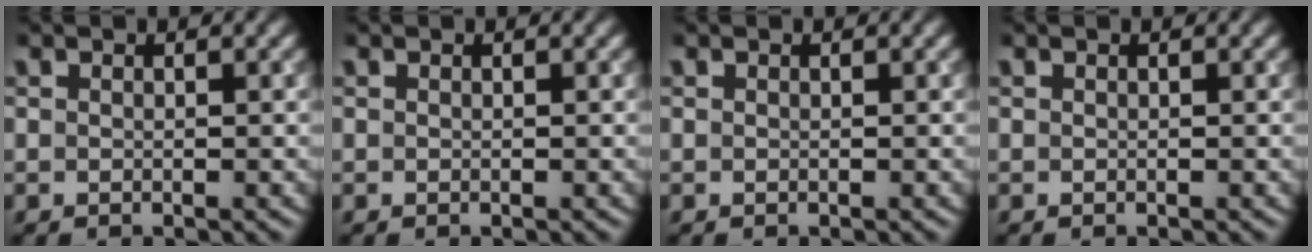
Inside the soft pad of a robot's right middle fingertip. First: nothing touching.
{"total": 0.0}
{"total": 0.0}
{"total": 0.0}